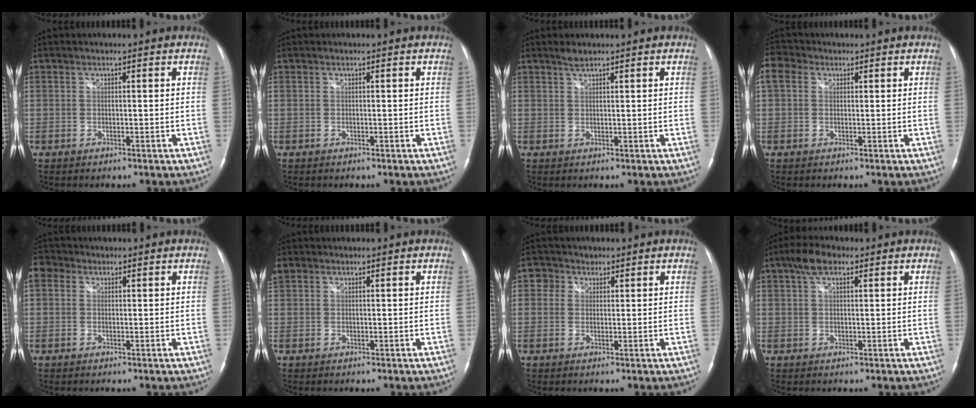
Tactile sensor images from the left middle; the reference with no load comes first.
{"total": 0.0}
{"total": 1.2, "force": [1.1, 0.0, 0.5], "torque": [-0.015, 0.001, 0.026]}
{"total": 4.3, "force": [1.7, 3.4, 2.2], "torque": [-0.062, 0.029, 0.033]}
{"total": 3.4, "force": [1.4, 2.8, 1.4], "torque": [-0.040, 0.023, 0.026]}
{"total": 3.1, "force": [1.7, 2.4, 1.0], "torque": [-0.041, 0.023, 0.040]}
{"total": 2.6, "force": [1.2, 2.3, 0.3], "torque": [-0.004, 0.008, 0.015]}
{"total": 4.2, "force": [2.5, 1.9, 2.8], "torque": [-0.062, 0.017, 0.047]}